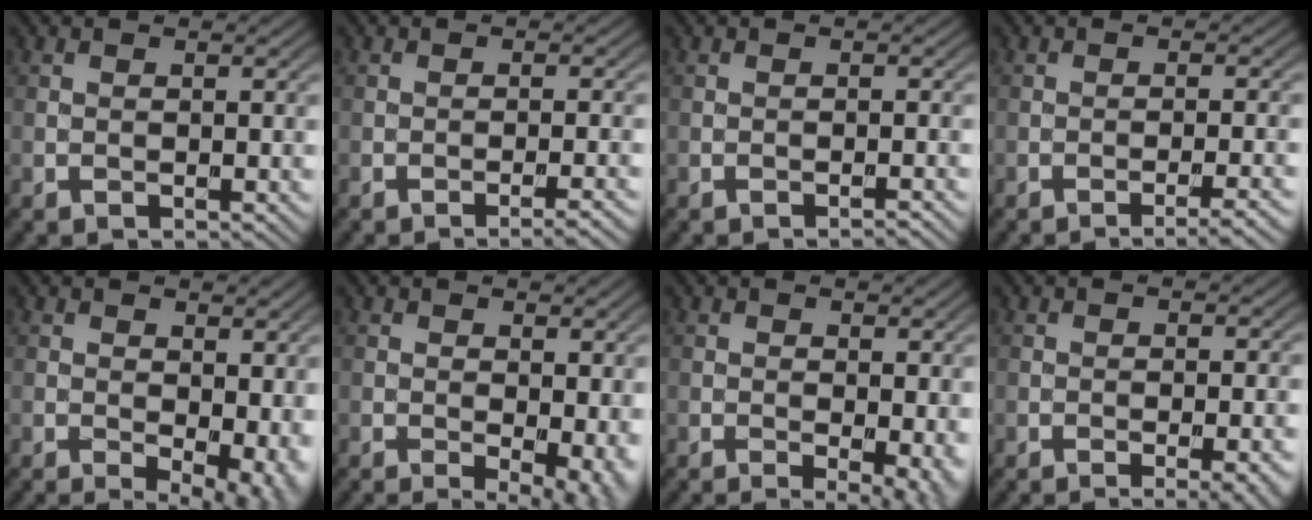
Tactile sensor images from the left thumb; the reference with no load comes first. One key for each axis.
{"total": 2.6, "fx": -1.6, "fy": 0.3, "fz": 2.0, "tx": -0.025, "ty": 0.009, "tz": -0.032}
{"total": 1.0, "fx": -0.8, "fy": 0.0, "fz": 0.6, "tx": -0.006, "ty": 0.004, "tz": -0.018}
{"total": 3.2, "fx": -2.0, "fy": 0.3, "fz": 2.5, "tx": -0.037, "ty": 0.010, "tz": -0.038}
{"total": 7.3, "fx": -0.7, "fy": 3.7, "fz": 6.2, "tx": -0.076, "ty": -0.012, "tz": 0.001}
{"total": 5.7, "fx": -1.1, "fy": 2.2, "fz": 5.1, "tx": -0.075, "ty": -0.011, "tz": -0.008}
{"total": 4.6, "fx": -1.2, "fy": 1.2, "fz": 4.3, "tx": -0.062, "ty": -0.011, "tz": -0.012}
{"total": 4.3, "fx": -2.1, "fy": 0.9, "fz": 3.6, "tx": -0.043, "ty": 0.007, "tz": -0.030}